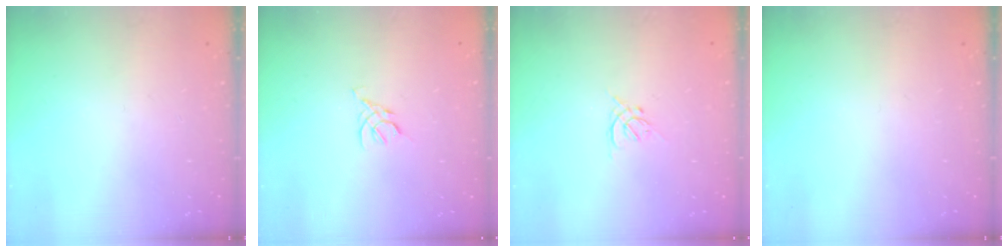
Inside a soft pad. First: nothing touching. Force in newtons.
{"total": 2.5, "press": 2.5, "slide": 0.7}
{"total": 1.3, "press": 1.2, "slide": 0.5}
{"total": 0.0}